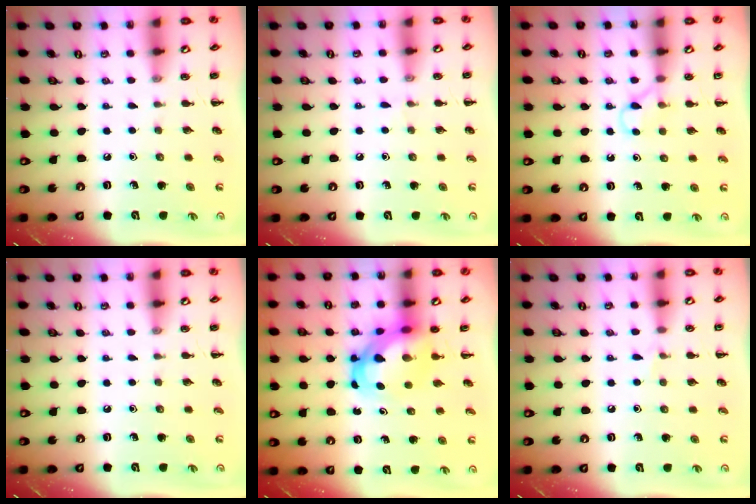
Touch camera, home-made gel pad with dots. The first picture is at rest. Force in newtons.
{"total": 3.2, "press": 3.1, "slide": 1.0}
{"total": 2.9, "press": 2.7, "slide": 0.9}
{"total": 0.0}
{"total": 5.8, "press": 5.7, "slide": 1.4}
{"total": 3.9, "press": 3.8, "slide": 1.1}